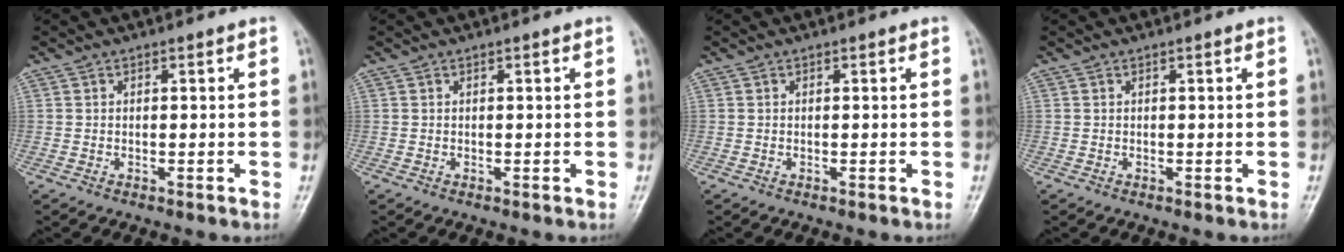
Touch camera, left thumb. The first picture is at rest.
{"total": 0.0}
{"total": 0.0}
{"total": 0.0}